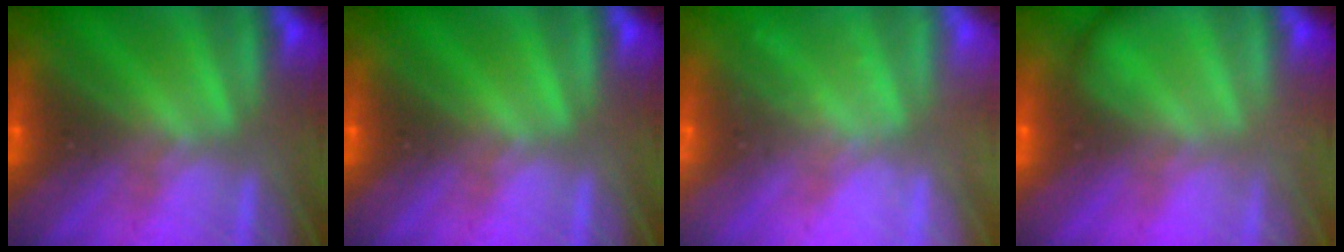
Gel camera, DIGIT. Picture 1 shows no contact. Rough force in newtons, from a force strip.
{"total": 0.0}
{"total": 2.3}
{"total": 2.1}